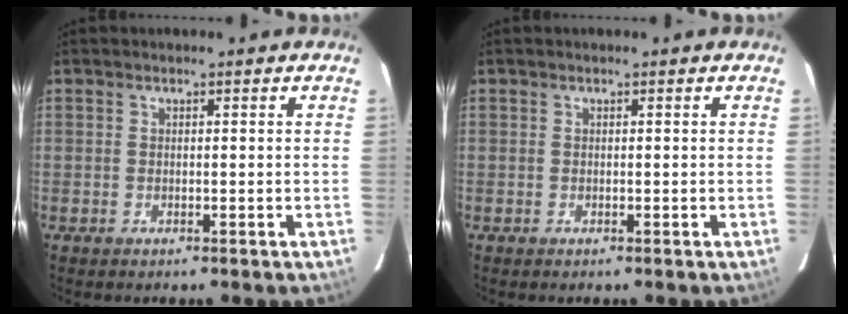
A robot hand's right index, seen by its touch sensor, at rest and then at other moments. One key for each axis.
{"total": 0.0}